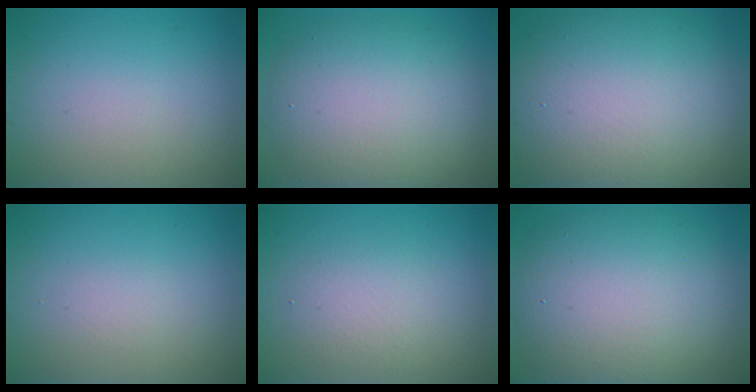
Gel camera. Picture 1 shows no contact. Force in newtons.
{"total": 8.7, "press": 8.7, "slide": 0.6}
{"total": 13.8, "press": 13.8, "slide": 1.2}
{"total": 0.8, "press": 0.8, "slide": 0.1}
{"total": 2.4, "press": 2.4, "slide": 0.2}
{"total": 10.4, "press": 10.4, "slide": 0.6}